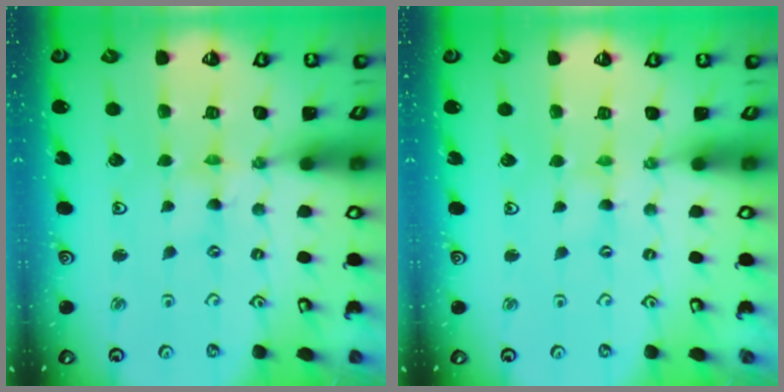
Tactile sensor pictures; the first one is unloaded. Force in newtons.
{"total": 0.5, "press": 0.5, "slide": 0.1}